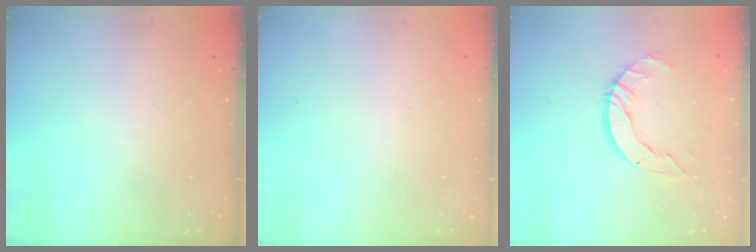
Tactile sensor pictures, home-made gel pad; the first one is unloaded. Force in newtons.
{"total": 0.0}
{"total": 8.1, "press": 8.0, "slide": 0.3}